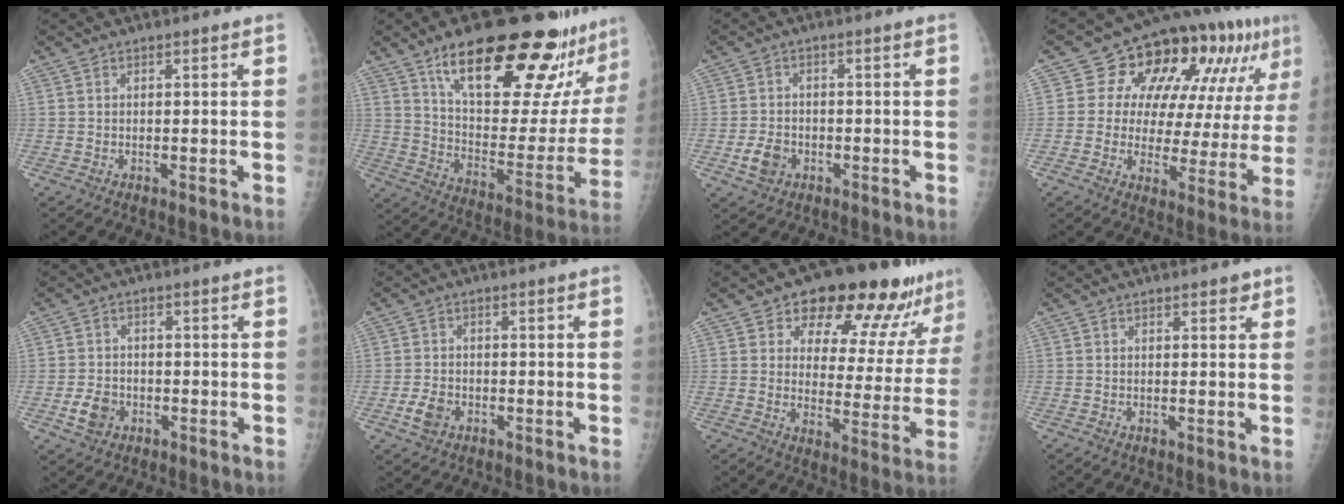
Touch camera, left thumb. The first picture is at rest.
{"total": 30.2, "force": [20.0, 9.7, 20.4], "torque": [-0.257, -0.075, 0.301]}
{"total": 4.6, "force": [-1.8, 3.5, 2.3], "torque": [-0.037, 0.009, -0.029]}
{"total": 18.9, "force": [8.7, 10.1, 13.3], "torque": [-0.137, -0.006, 0.113]}
{"total": 4.8, "force": [-1.8, 3.8, 2.4], "torque": [-0.035, 0.009, -0.029]}
{"total": 3.9, "force": [-1.6, 2.8, 2.2], "torque": [-0.039, 0.007, -0.028]}
{"total": 18.2, "force": [13.2, 8.0, 9.7], "torque": [-0.080, -0.062, 0.167]}
{"total": 1.1, "force": [0.8, 0.6, 0.5], "torque": [0.002, -0.004, 0.006]}